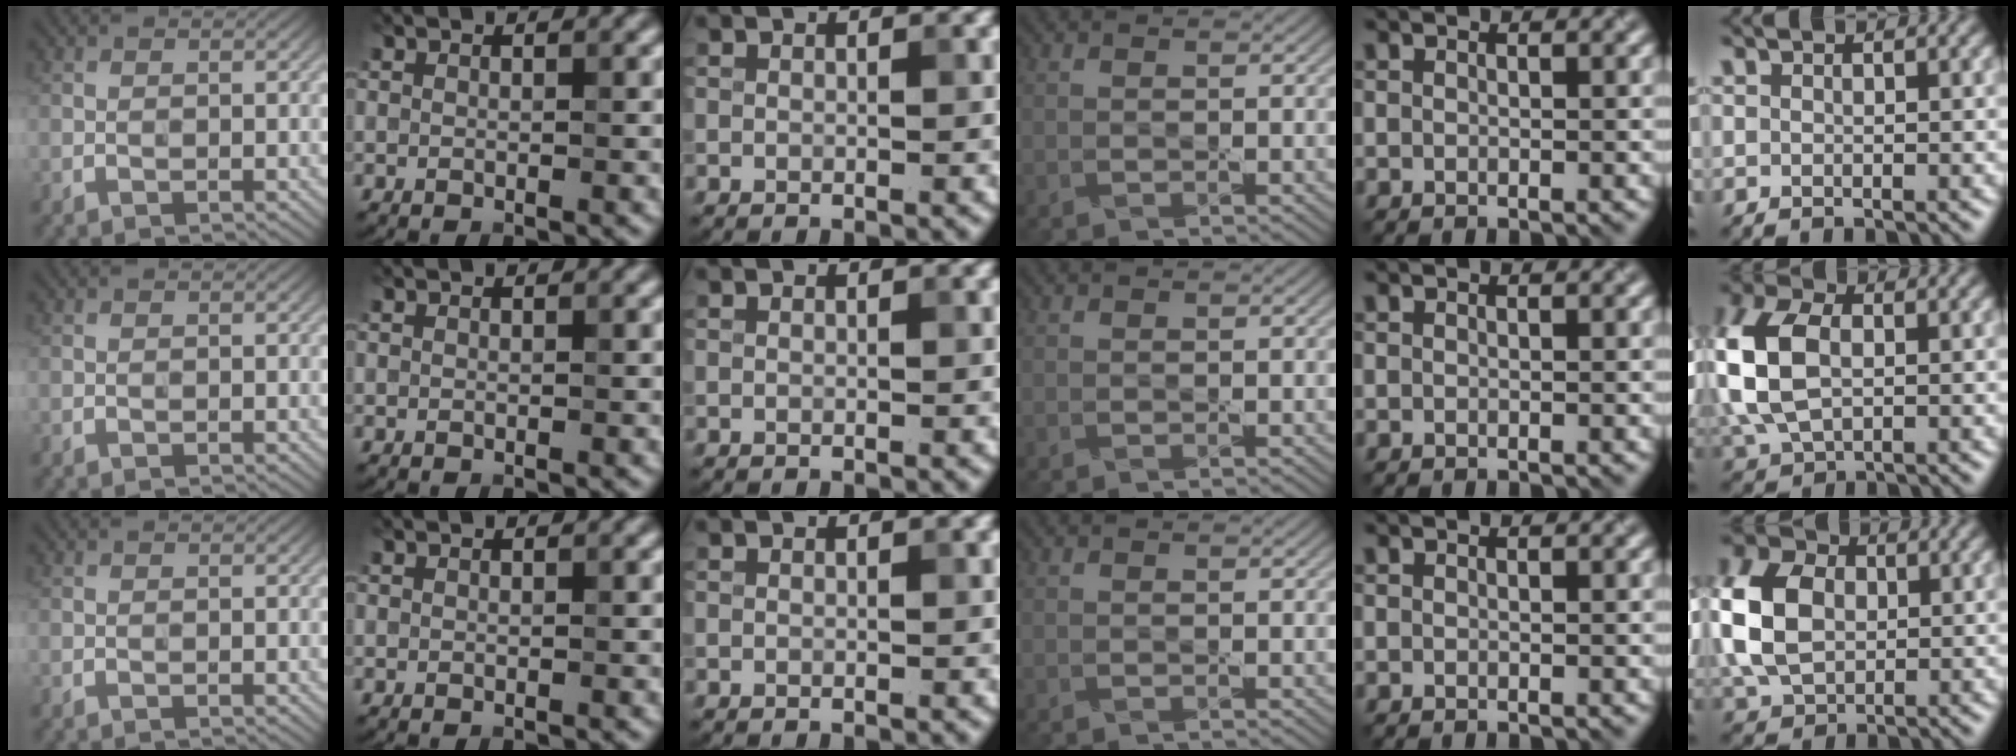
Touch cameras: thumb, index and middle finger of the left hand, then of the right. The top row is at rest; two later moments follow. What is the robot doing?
{"motion": "press", "object": "button"}